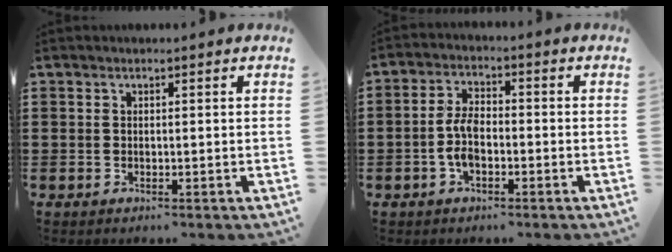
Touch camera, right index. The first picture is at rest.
{"total": 5.1, "force": [-1.5, 2.5, 4.1], "torque": [-0.096, -0.002, -0.031]}